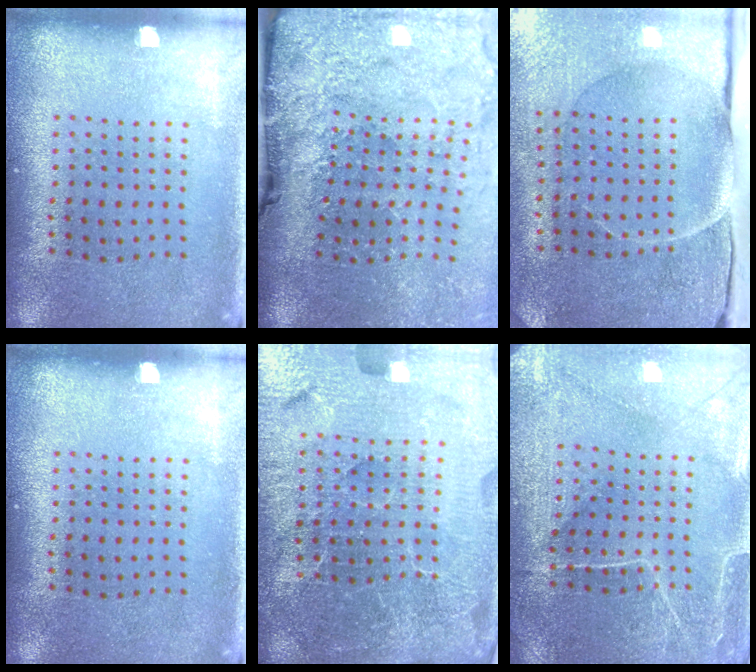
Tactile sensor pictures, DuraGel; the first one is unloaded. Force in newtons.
{"total": 4.7, "press": 3.6, "slide": 3.0}
{"total": 4.5, "press": 3.8, "slide": 2.3}
{"total": 0.0}
{"total": 6.3, "press": 5.6, "slide": 2.9}
{"total": 0.8, "press": 0.7, "slide": 0.4}